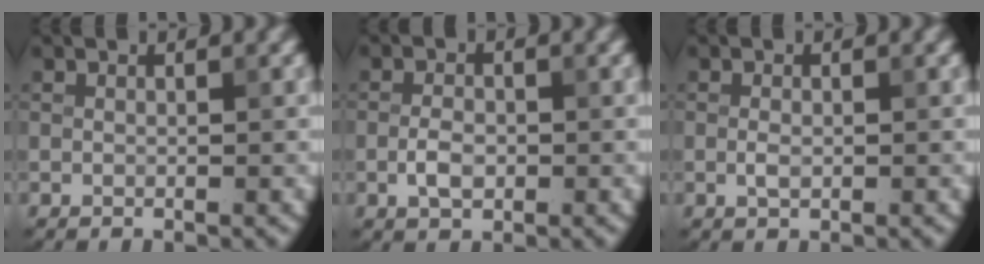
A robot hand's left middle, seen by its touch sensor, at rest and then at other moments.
{"total": 2.2, "force": [-0.6, 1.3, 1.7], "torque": [-0.034, 0.001, -0.015]}
{"total": 1.1, "force": [-0.1, 0.6, 0.9], "torque": [-0.021, -0.003, -0.004]}